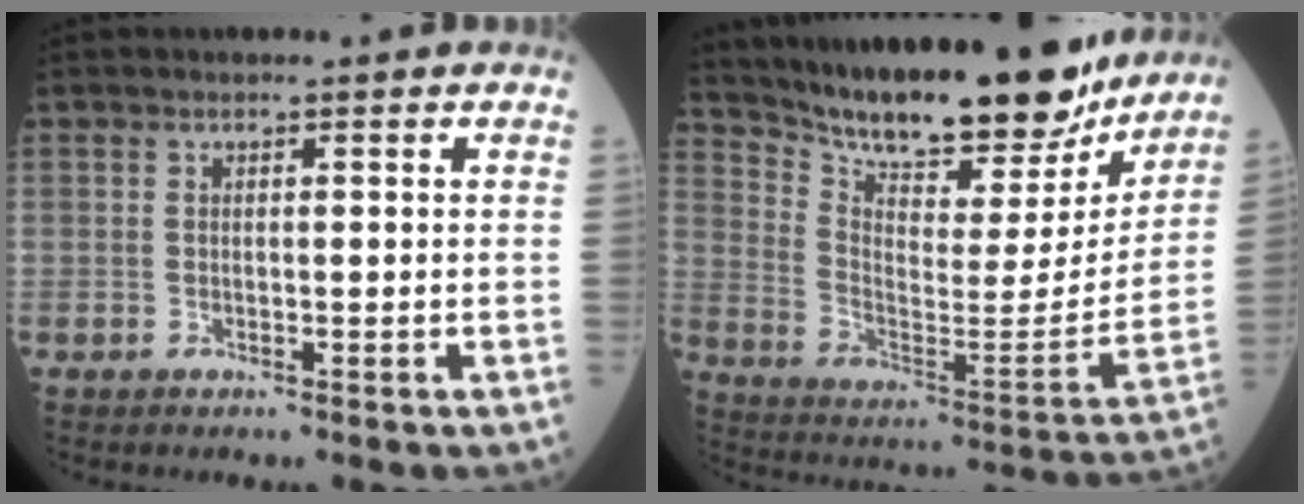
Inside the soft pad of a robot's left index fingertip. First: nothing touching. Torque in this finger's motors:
{"motor_torque": [0.80, -0.59, 0.77, 0.12]}